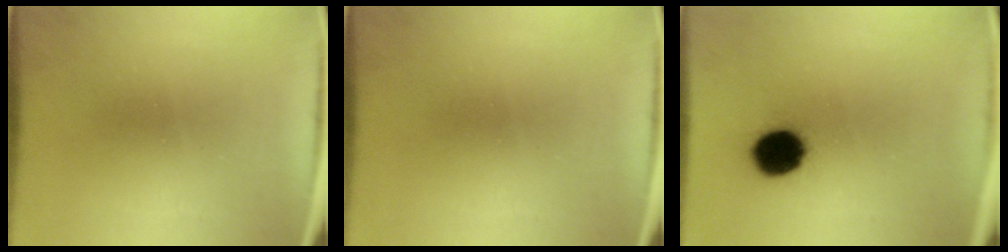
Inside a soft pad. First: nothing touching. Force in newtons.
{"total": 0.0}
{"total": 9.9}